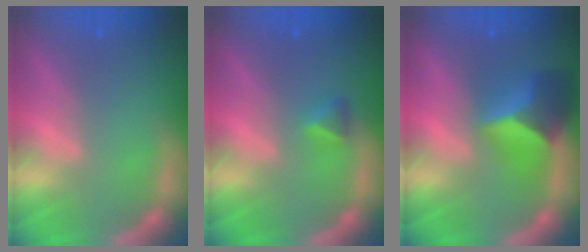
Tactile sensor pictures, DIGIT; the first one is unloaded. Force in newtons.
{"total": 1.4}
{"total": 6.0}